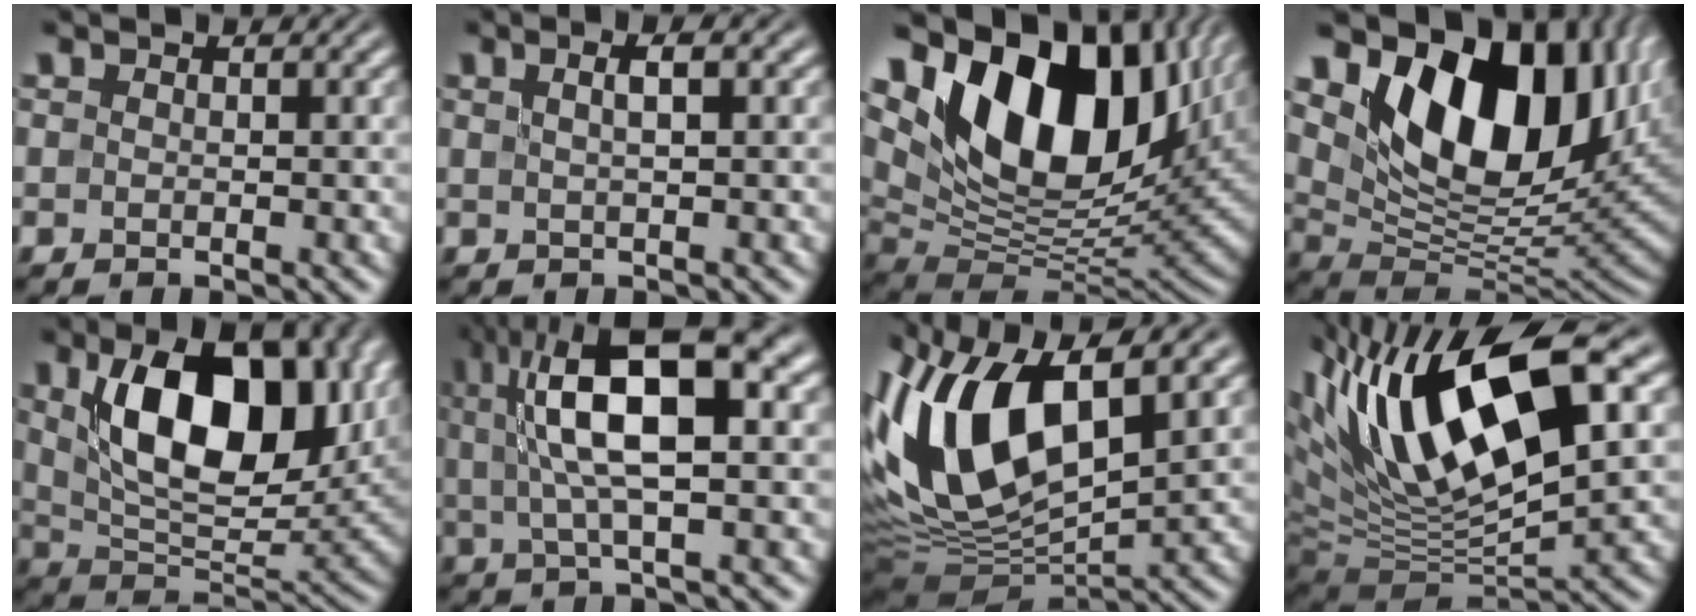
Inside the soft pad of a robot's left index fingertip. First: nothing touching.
{"total": 2.2, "force": [0.8, 0.6, 2.0], "torque": [-0.024, 0.004, 0.010]}
{"total": 15.5, "force": [7.2, 8.7, 10.6], "torque": [-0.170, 0.011, 0.122]}
{"total": 14.1, "force": [5.9, 8.3, 9.8], "torque": [-0.159, -0.006, 0.110]}
{"total": 12.8, "force": [3.8, 7.0, 10.0], "torque": [-0.161, -0.008, 0.071]}
{"total": 10.9, "force": [2.7, 3.5, 10.0], "torque": [-0.178, 0.013, 0.044]}
{"total": 13.3, "force": [2.6, 6.5, 11.2], "torque": [-0.229, 0.008, 0.044]}
{"total": 15.7, "force": [4.7, 5.5, 13.9], "torque": [-0.252, 0.014, 0.079]}